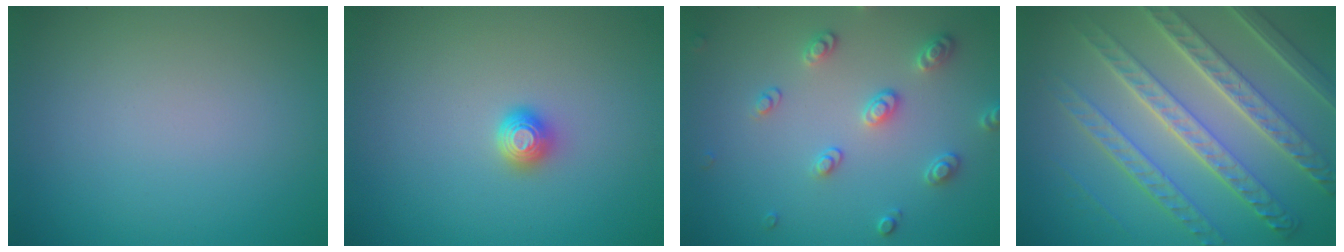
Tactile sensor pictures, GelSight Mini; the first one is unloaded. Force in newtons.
{"total": 1.4, "press": 1.2, "slide": 0.7}
{"total": 2.6, "press": 2.6, "slide": 0.2}
{"total": 8.1, "press": 6.5, "slide": 4.7}